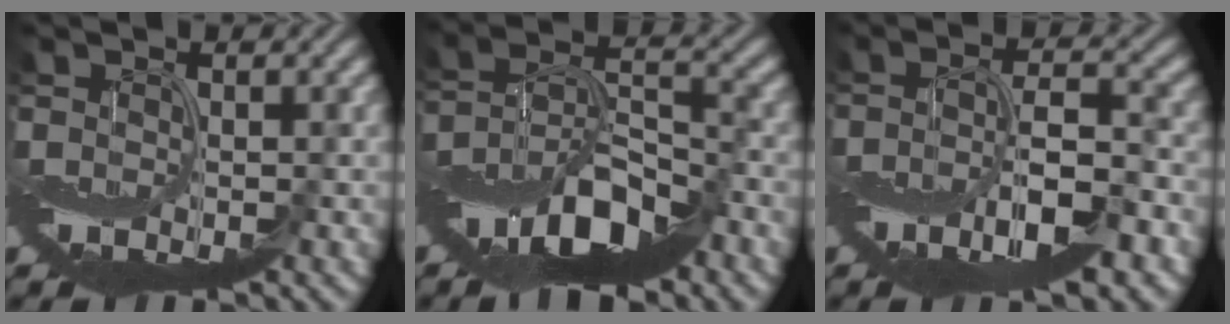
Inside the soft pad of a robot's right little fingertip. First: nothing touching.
{"total": 9.9, "force": [-5.9, 3.6, 7.1], "torque": [-0.124, 0.006, -0.114]}
{"total": 6.3, "force": [-2.6, 2.0, 5.4], "torque": [-0.098, 0.005, -0.050]}